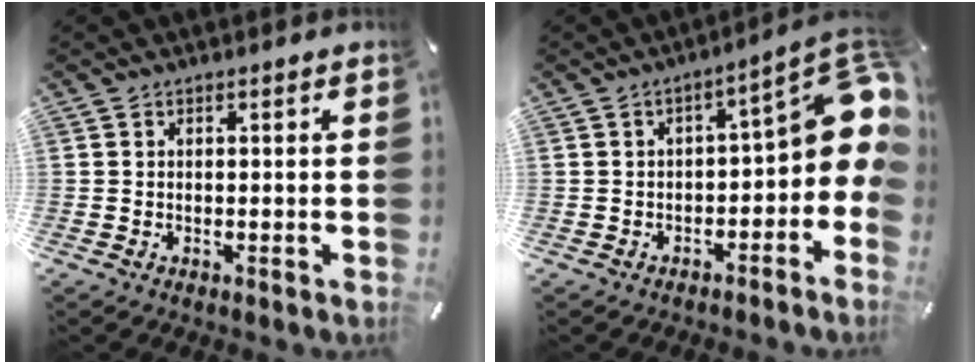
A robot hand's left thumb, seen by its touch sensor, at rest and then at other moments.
{"total": 12.2, "force": [2.0, 5.3, 10.8], "torque": [-0.125, -0.024, 0.029]}